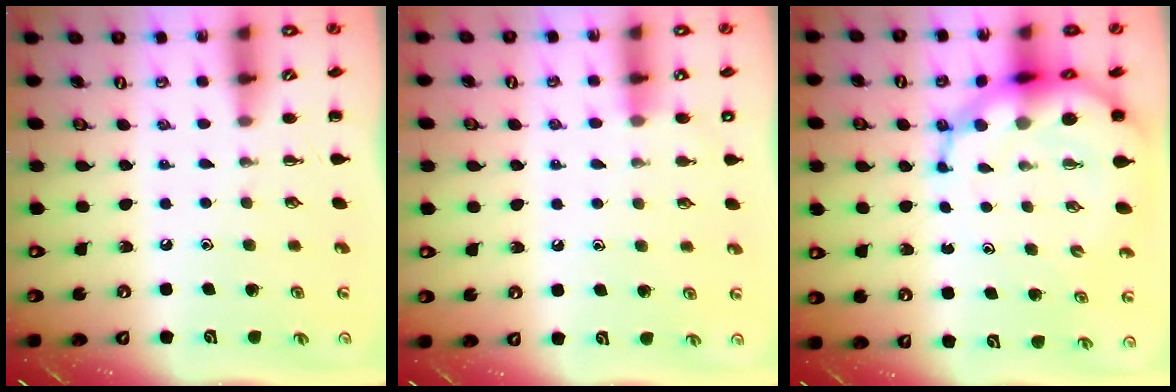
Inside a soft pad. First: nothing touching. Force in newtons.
{"total": 6.0, "press": 5.7, "slide": 1.9}
{"total": 11.5, "press": 11.1, "slide": 3.2}